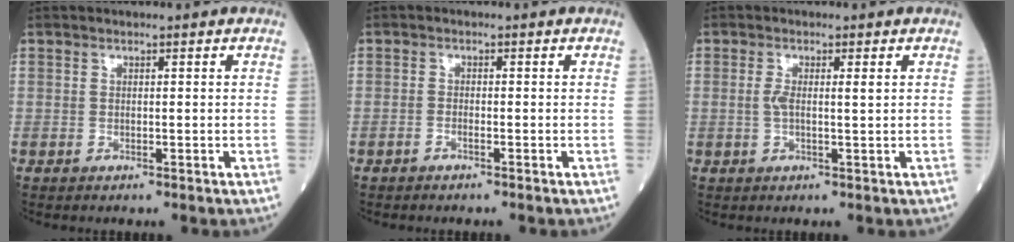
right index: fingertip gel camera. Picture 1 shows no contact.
{"total": 0.8, "force": [-0.7, 0.1, 0.5], "torque": [-0.010, 0.001, -0.014]}
{"total": 2.6, "force": [0.5, 0.4, 2.6], "torque": [-0.055, 0.006, 0.008]}